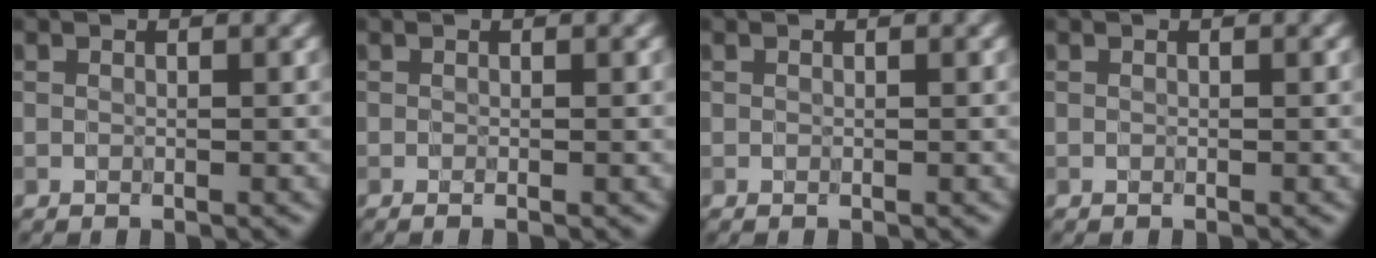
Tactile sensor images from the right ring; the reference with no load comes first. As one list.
[{"total": 1.4, "force": [-0.1, 0.5, 1.3], "torque": [-0.013, -0.003, -0.007]}, {"total": 0.0}, {"total": 0.0}]